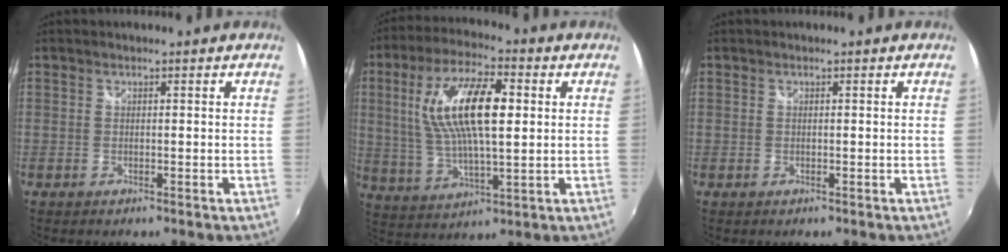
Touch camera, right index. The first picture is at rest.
{"total": 16.2, "force": [3.4, 5.7, 14.8], "torque": [-0.281, 0.013, 0.067]}
{"total": 0.0}